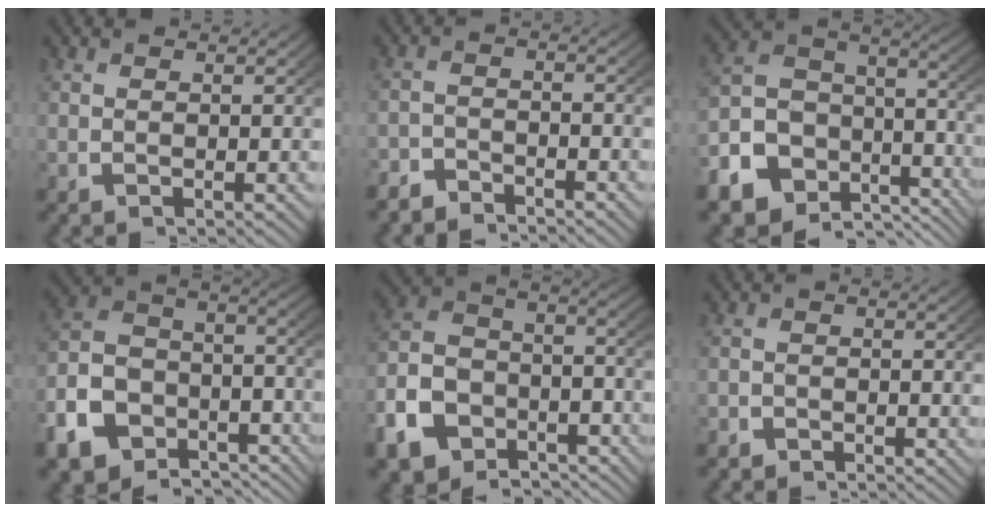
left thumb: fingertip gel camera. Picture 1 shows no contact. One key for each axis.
{"total": 3.1, "fx": -3.0, "fy": 0.8, "fz": 0.1, "tx": 0.003, "ty": -0.012, "tz": -0.057}
{"total": 12.3, "fx": -4.0, "fy": 8.7, "fz": 7.7, "tx": -0.163, "ty": -0.036, "tz": -0.061}
{"total": 14.7, "fx": -5.7, "fy": 10.9, "fz": 8.0, "tx": -0.184, "ty": -0.059, "tz": -0.084}
{"total": 13.6, "fx": -6.1, "fy": 10.2, "fz": 6.8, "tx": -0.153, "ty": -0.054, "tz": -0.091}
{"total": 1.8, "fx": -1.7, "fy": 0.6, "fz": 0.0, "tx": 0.003, "ty": -0.010, "tz": -0.032}